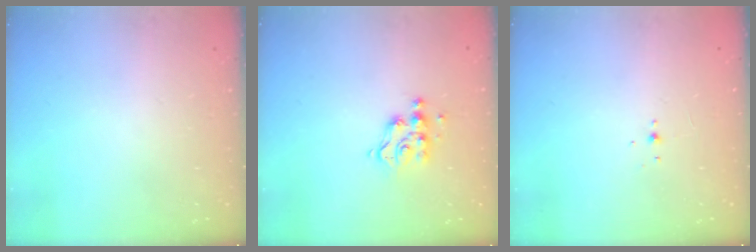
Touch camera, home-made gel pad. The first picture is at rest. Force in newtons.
{"total": 7.1, "press": 7.1, "slide": 0.2}
{"total": 3.2, "press": 3.1, "slide": 0.8}